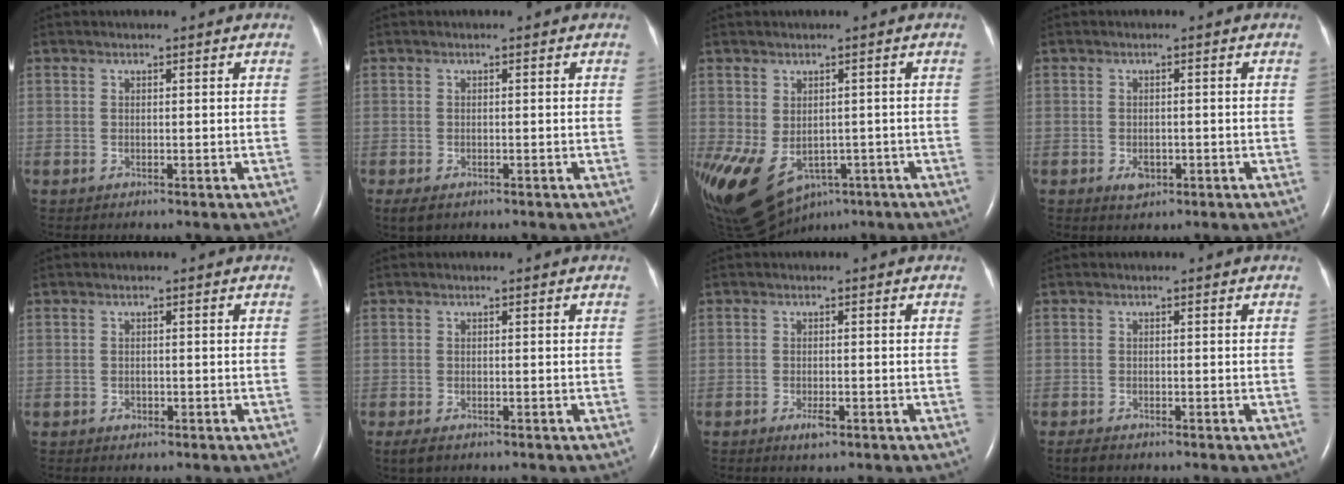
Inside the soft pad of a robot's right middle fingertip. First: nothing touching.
{"total": 3.0, "force": [-1.8, 1.7, 1.7], "torque": [-0.031, -0.008, -0.024]}
{"total": 15.4, "force": [-7.3, 10.1, 9.0], "torque": [-0.207, -0.015, -0.096]}
{"total": 2.1, "force": [-0.9, 1.4, 1.3], "torque": [-0.022, 0.000, -0.006]}
{"total": 0.8, "force": [-0.4, 0.6, 0.3], "torque": [-0.006, 0.002, -0.005]}
{"total": 2.4, "force": [-1.5, 1.1, 1.4], "torque": [-0.029, -0.005, -0.020]}
{"total": 1.8, "force": [-1.0, 0.5, 1.4], "torque": [-0.027, -0.002, -0.015]}
{"total": 1.5, "force": [-1.2, 0.6, 0.7], "torque": [-0.019, -0.003, -0.016]}